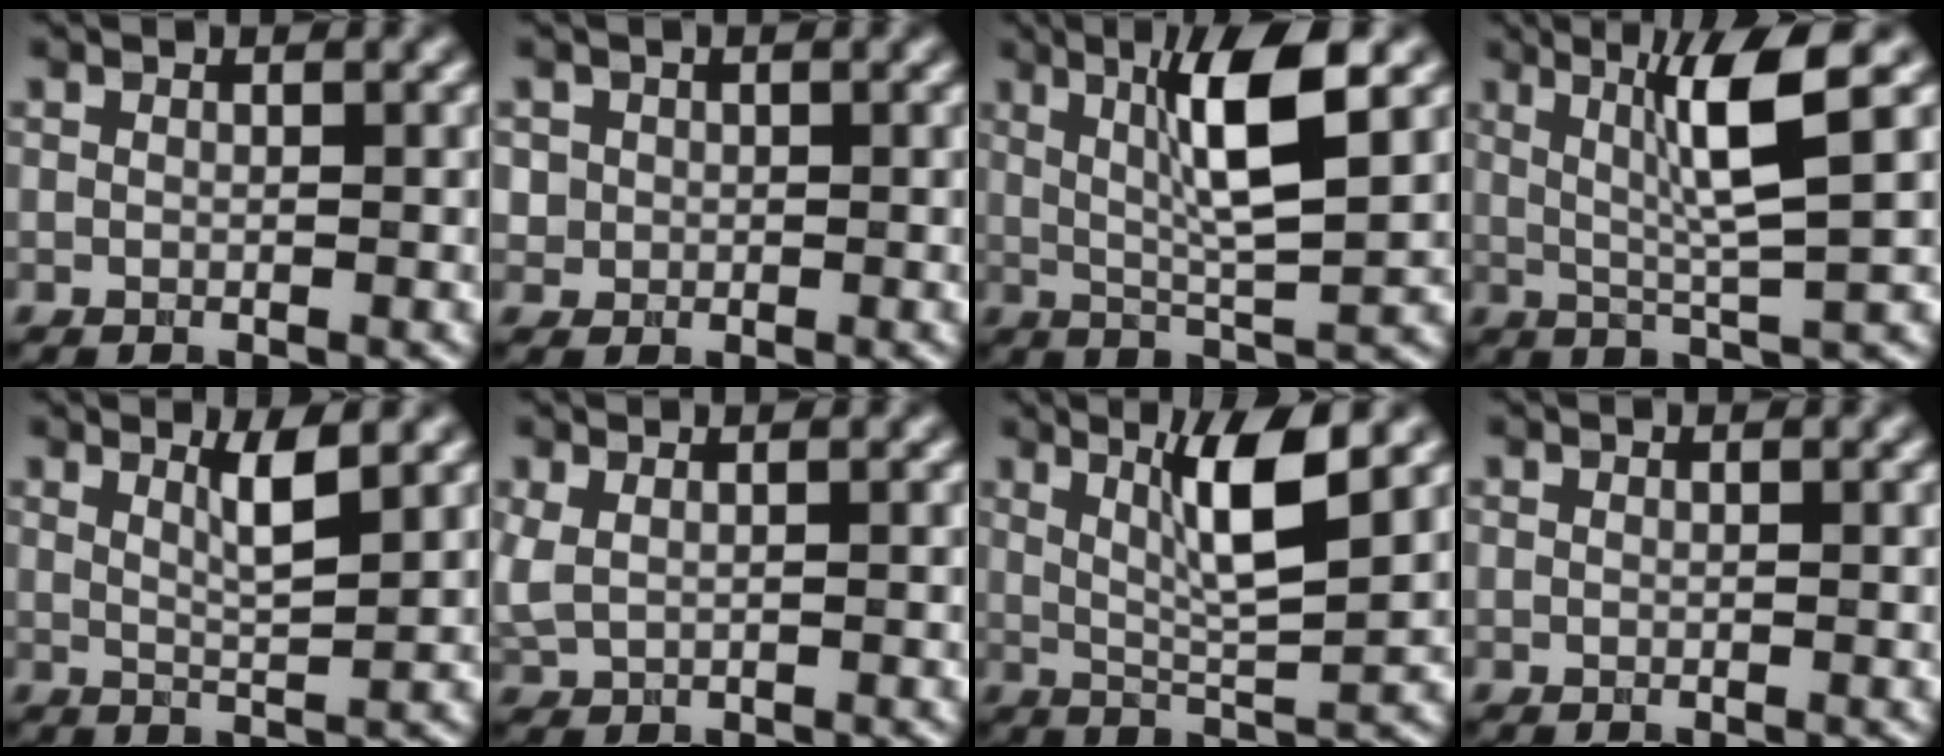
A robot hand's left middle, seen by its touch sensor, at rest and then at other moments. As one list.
[{"total": 1.3, "force": [0.2, 1.3, 0.2], "torque": [0.005, -0.002, 0.012]}, {"total": 7.2, "force": [2.2, 1.2, 6.8], "torque": [-0.116, 0.002, 0.040]}, {"total": 6.0, "force": [1.9, 0.5, 5.6], "torque": [-0.104, 0.000, 0.038]}, {"total": 2.8, "force": [1.4, 0.5, 2.3], "torque": [-0.032, -0.003, 0.024]}, {"total": 1.6, "force": [0.6, 0.9, 1.2], "torque": [-0.033, 0.001, 0.016]}, {"total": 5.9, "force": [2.3, 0.9, 5.4], "torque": [-0.089, -0.006, 0.043]}, {"total": 0.0}]